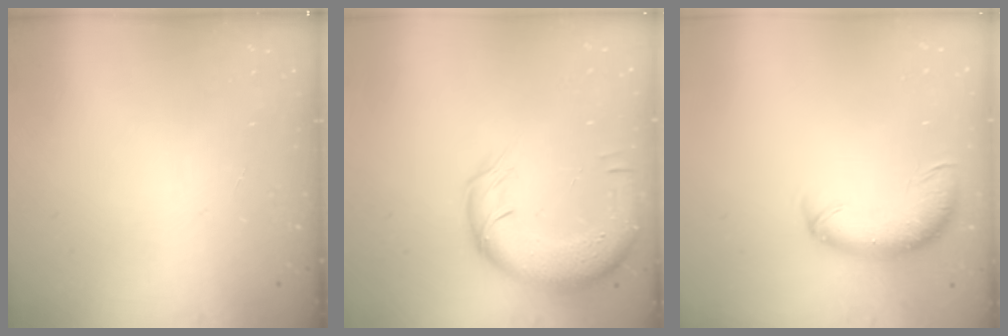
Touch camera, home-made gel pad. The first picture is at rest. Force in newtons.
{"total": 14.0, "press": 13.6, "slide": 3.1}
{"total": 11.5, "press": 11.2, "slide": 2.6}